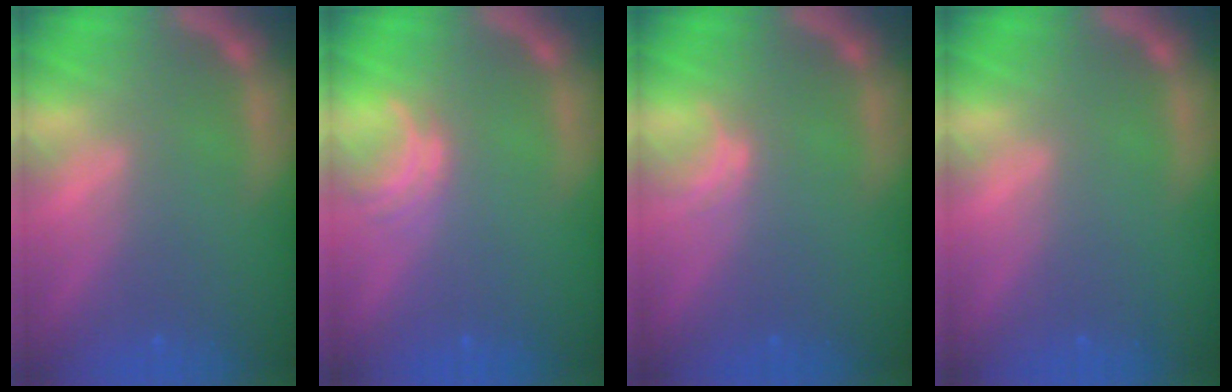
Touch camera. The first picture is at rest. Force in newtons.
{"total": 2.0}
{"total": 1.0}
{"total": 0.0}